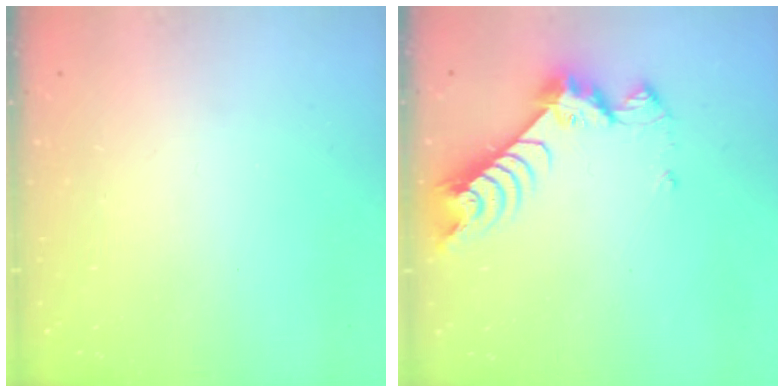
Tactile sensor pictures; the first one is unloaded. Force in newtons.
{"total": 8.1, "press": 8.1, "slide": 0.8}